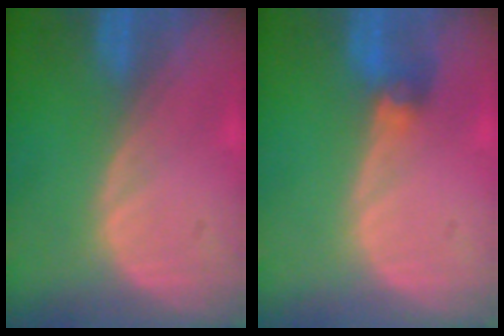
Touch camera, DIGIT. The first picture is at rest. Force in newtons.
{"total": 2.8, "press": 2.6, "slide": 1.0}